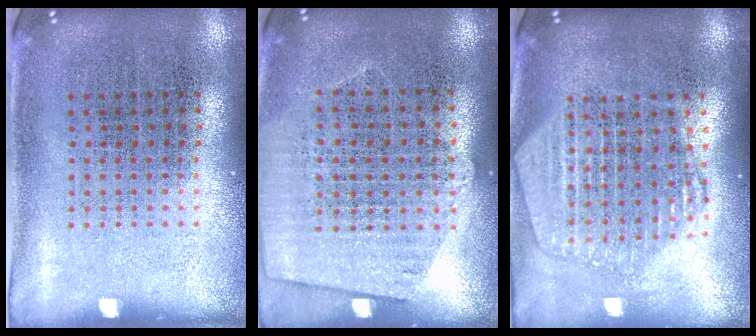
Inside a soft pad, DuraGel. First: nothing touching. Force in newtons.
{"total": 1.2, "press": 1.1, "slide": 0.6}
{"total": 2.3, "press": 2.0, "slide": 1.1}